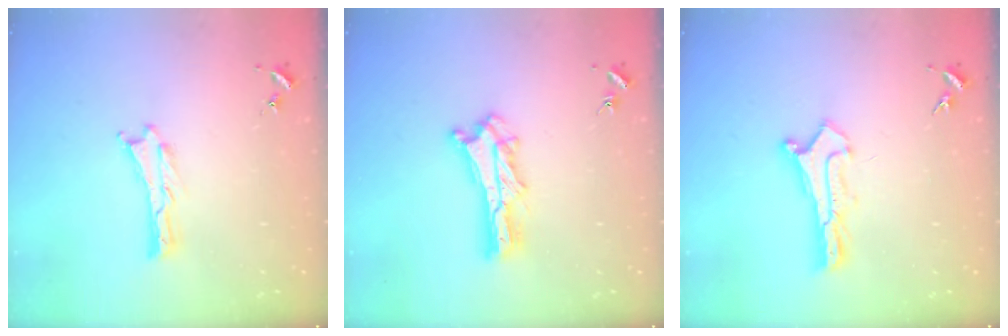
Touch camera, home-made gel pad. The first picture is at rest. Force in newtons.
{"total": 5.6, "press": 5.6, "slide": 0.6}
{"total": 0.9, "press": 0.9, "slide": 0.1}